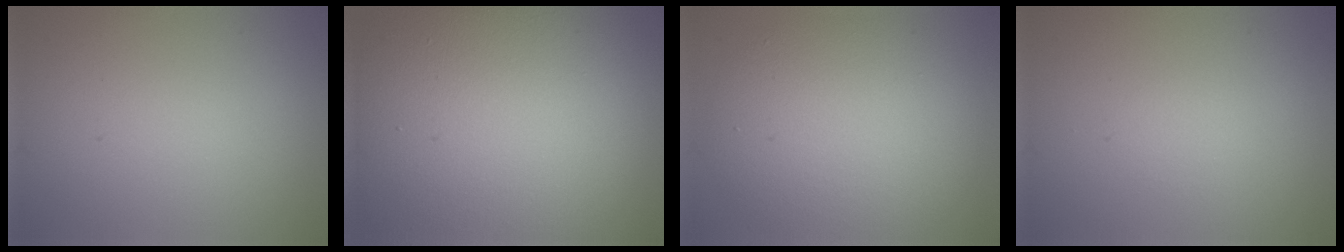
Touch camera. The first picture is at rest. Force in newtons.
{"total": 20.3, "press": 20.3, "slide": 1.1}
{"total": 7.5, "press": 7.4, "slide": 0.9}
{"total": 0.6, "press": 0.6, "slide": 0.1}